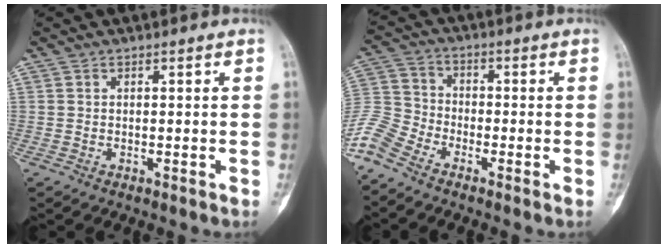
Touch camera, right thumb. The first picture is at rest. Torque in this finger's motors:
{"motor_torque": [0.29, 0.17, 1.41, -1.37, 0.14]}